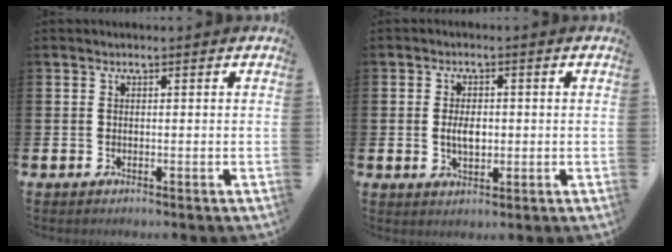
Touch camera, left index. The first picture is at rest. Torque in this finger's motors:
{"motor_torque": [0.66, -0.03, 0.13, 0.05]}